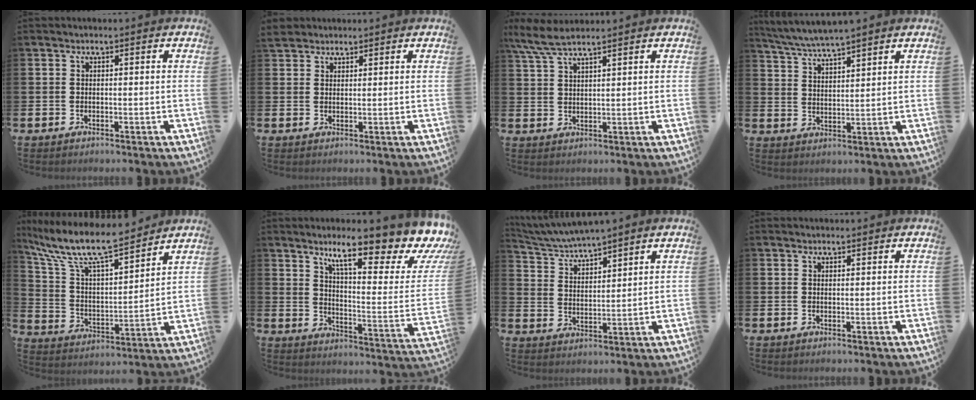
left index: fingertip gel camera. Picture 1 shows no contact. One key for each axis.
{"total": 2.9, "fx": 2.7, "fy": 1.2, "fz": 0.3, "tx": -0.006, "ty": -0.003, "tz": 0.049}
{"total": 5.4, "fx": 4.7, "fy": 0.6, "fz": 2.6, "tx": -0.069, "ty": -0.009, "tz": 0.087}
{"total": 5.0, "fx": 4.8, "fy": 0.0, "fz": 1.2, "tx": -0.045, "ty": -0.023, "tz": 0.088}
{"total": 11.1, "fx": 9.8, "fy": 1.9, "fz": 4.8, "tx": -0.143, "ty": -0.058, "tz": 0.169}
{"total": 11.7, "fx": 8.9, "fy": 2.4, "fz": 7.2, "tx": -0.121, "ty": -0.074, "tz": 0.140}
{"total": 4.8, "fx": 4.7, "fy": 0.0, "fz": 0.5, "tx": -0.036, "ty": -0.029, "tz": 0.084}
{"total": 0.7, "fx": 0.7, "fy": 0.1, "fz": 0.0, "tx": 0.016, "ty": -0.006, "tz": 0.009}